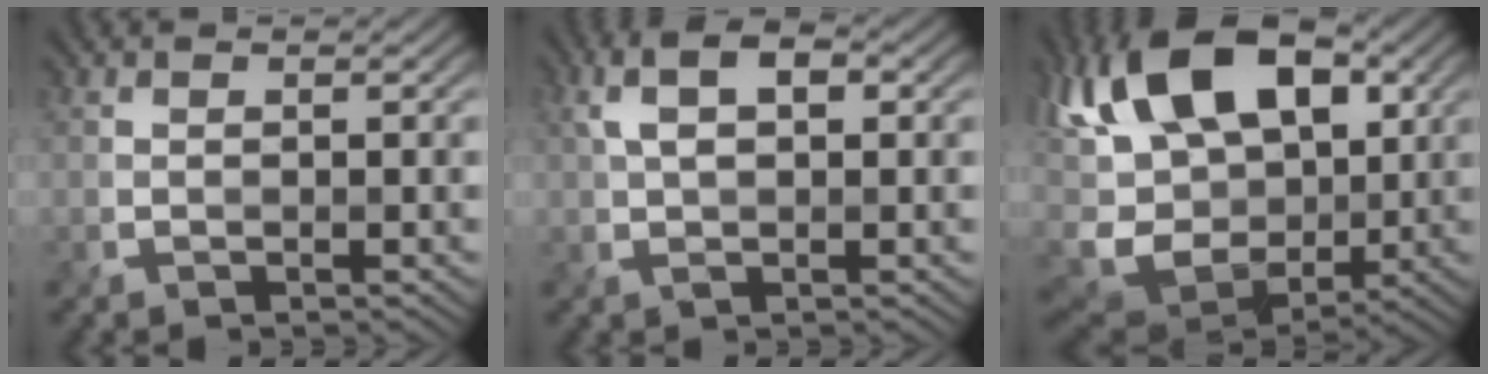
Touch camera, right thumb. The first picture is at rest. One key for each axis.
{"total": 5.3, "fx": 1.3, "fy": 2.8, "fz": 4.3, "tx": -0.089, "ty": 0.009, "tz": 0.015}
{"total": 18.6, "fx": 3.4, "fy": 12.2, "fz": 13.6, "tx": -0.302, "ty": 0.010, "tz": 0.058}